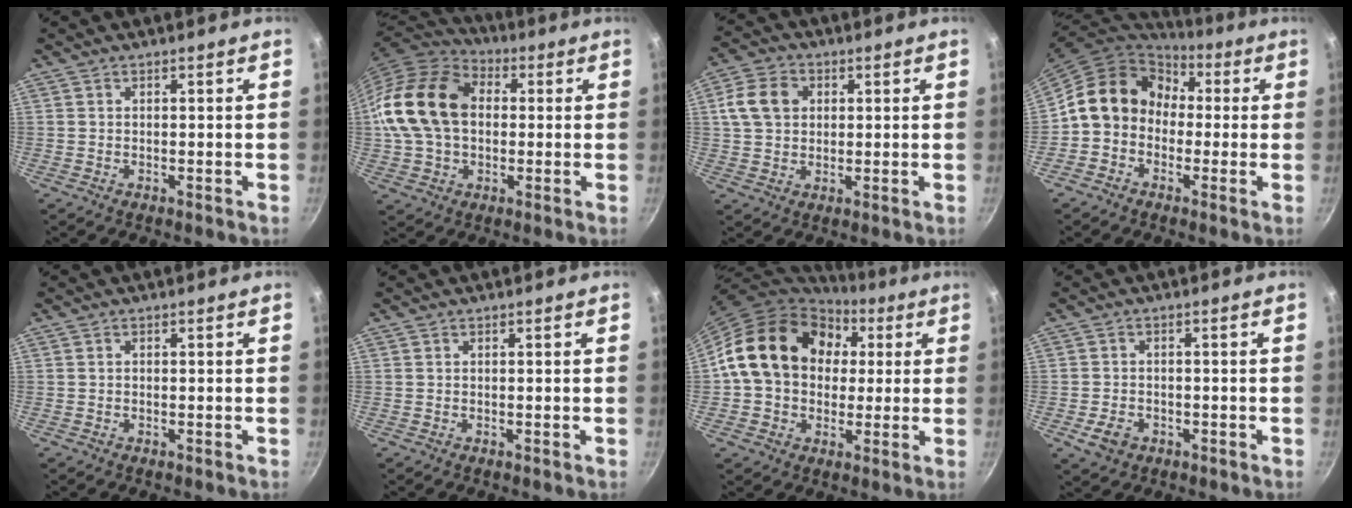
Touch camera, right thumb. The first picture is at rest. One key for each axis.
{"total": 19.1, "fx": 1.6, "fy": 13.8, "fz": 13.1, "tx": -0.231, "ty": 0.031, "tz": 0.018}
{"total": 8.4, "fx": 1.9, "fy": 6.6, "fz": 4.8, "tx": -0.074, "ty": 0.008, "tz": 0.025}
{"total": 13.1, "fx": 0.2, "fy": 11.2, "fz": 6.8, "tx": -0.077, "ty": 0.042, "tz": -0.021}
{"total": 0.0}
{"total": 0.0}
{"total": 19.1, "fx": 3.6, "fy": 15.2, "fz": 11.0, "tx": -0.160, "ty": 0.031, "tz": 0.052}
{"total": 4.5, "fx": -1.8, "fy": 3.4, "fz": 2.3, "tx": -0.039, "ty": 0.012, "tz": -0.028}